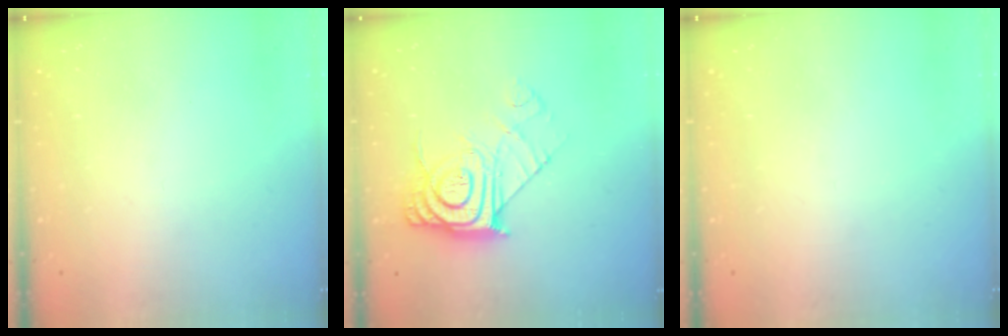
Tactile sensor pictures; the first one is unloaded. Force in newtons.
{"total": 12.3, "press": 12.3, "slide": 1.1}
{"total": 0.0}